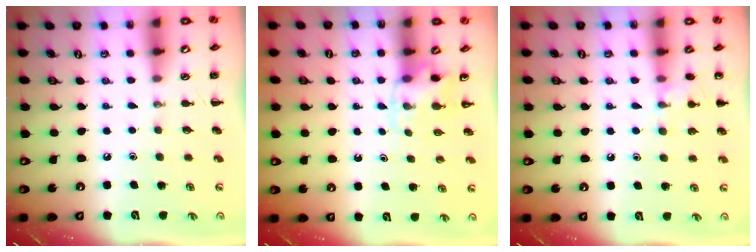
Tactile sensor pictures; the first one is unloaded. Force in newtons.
{"total": 3.7, "press": 3.7, "slide": 0.7}
{"total": 7.5, "press": 7.2, "slide": 2.3}